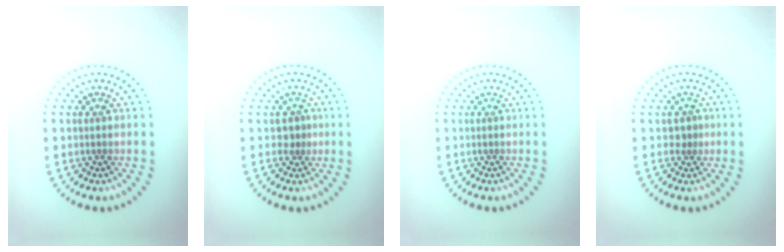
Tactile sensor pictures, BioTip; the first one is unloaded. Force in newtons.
{"total": 1.1, "press": 0.7, "slide": 0.8}
{"total": 0.0}
{"total": 1.0, "press": 0.6, "slide": 0.8}